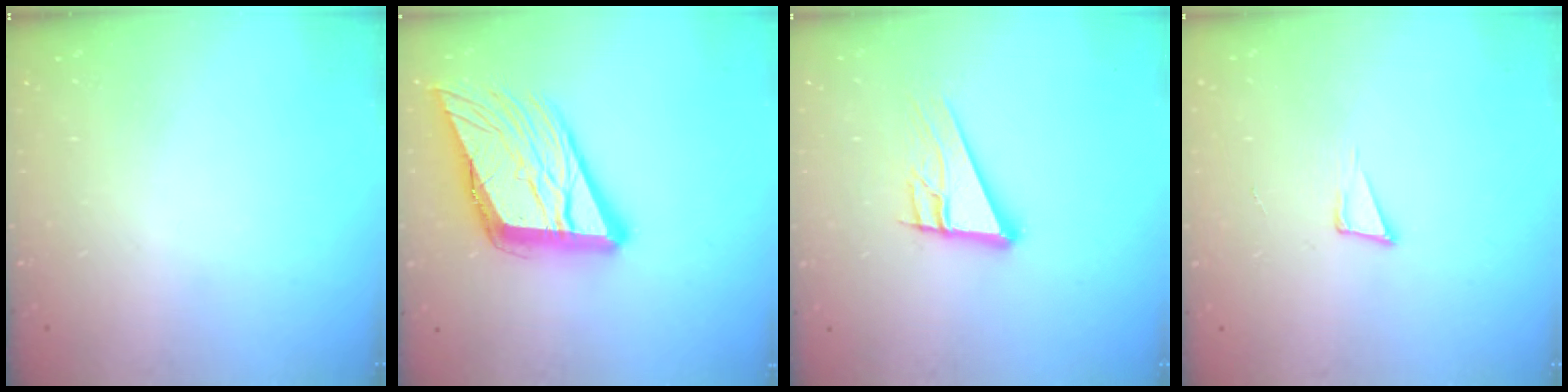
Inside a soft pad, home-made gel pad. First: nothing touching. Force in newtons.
{"total": 20.5, "press": 20.2, "slide": 3.3}
{"total": 11.4, "press": 11.3, "slide": 2.0}
{"total": 3.9, "press": 2.4, "slide": 3.1}